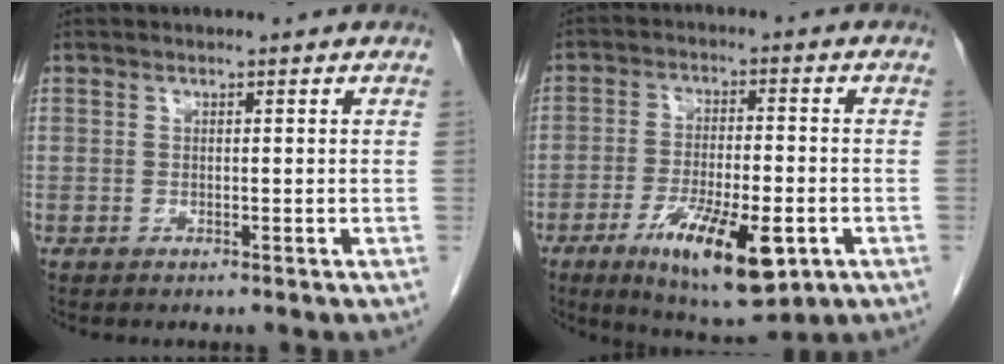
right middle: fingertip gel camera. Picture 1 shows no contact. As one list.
[{"total": 13.7, "force": [-5.8, 3.8, 11.8], "torque": [-0.200, -0.020, -0.083]}]